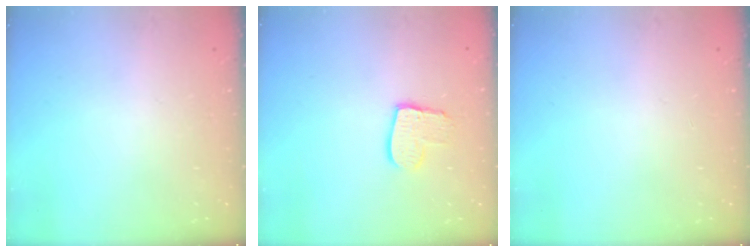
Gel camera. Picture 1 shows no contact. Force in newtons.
{"total": 9.5, "press": 9.5, "slide": 0.7}
{"total": 0.0}